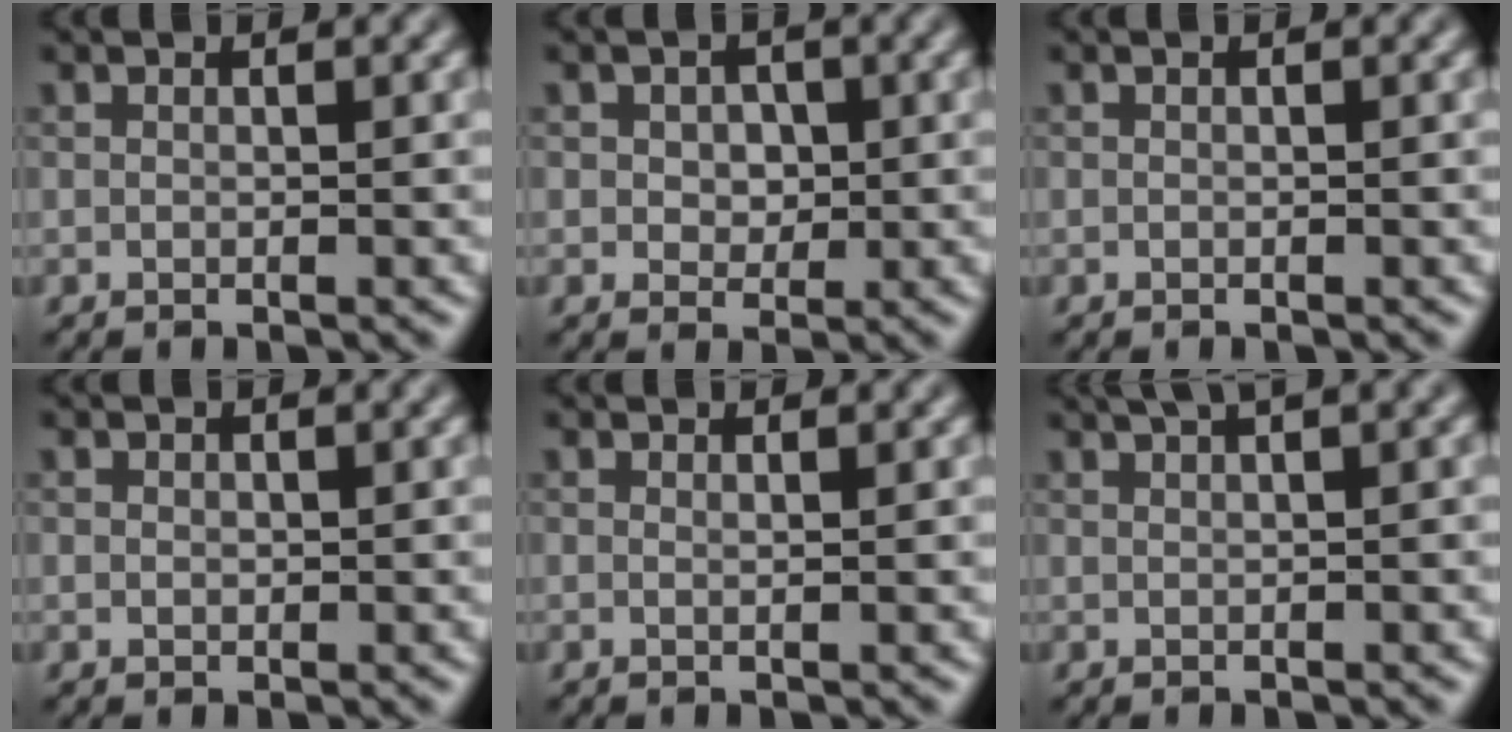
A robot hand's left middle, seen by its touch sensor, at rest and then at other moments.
{"total": 2.0, "force": [0.3, 1.6, 1.2], "torque": [-0.023, 0.001, -0.002]}
{"total": 0.0}
{"total": 0.6, "force": [0.1, 0.5, 0.2], "torque": [-0.001, -0.002, 0.002]}
{"total": 0.6, "force": [0.3, 0.2, 0.5], "torque": [-0.002, -0.001, 0.002]}
{"total": 4.3, "force": [2.7, 1.3, 3.0], "torque": [-0.025, 0.012, 0.023]}